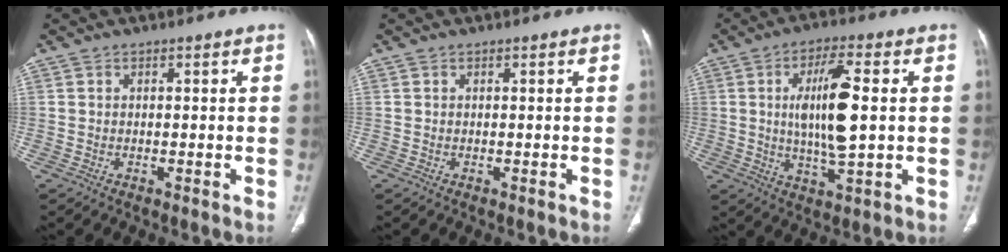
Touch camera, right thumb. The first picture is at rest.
{"total": 0.0}
{"total": 12.5, "force": [1.3, 3.6, 11.9], "torque": [-0.215, -0.008, 0.022]}